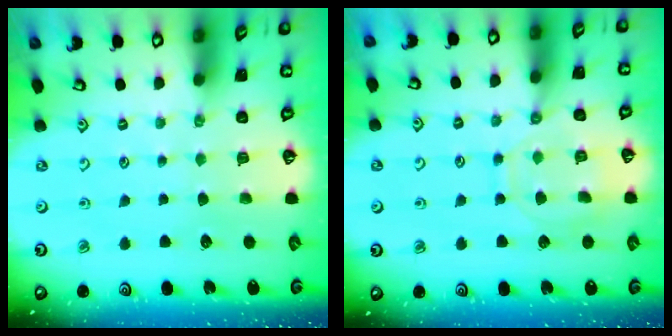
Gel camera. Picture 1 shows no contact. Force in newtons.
{"total": 10.5, "press": 10.4, "slide": 1.0}